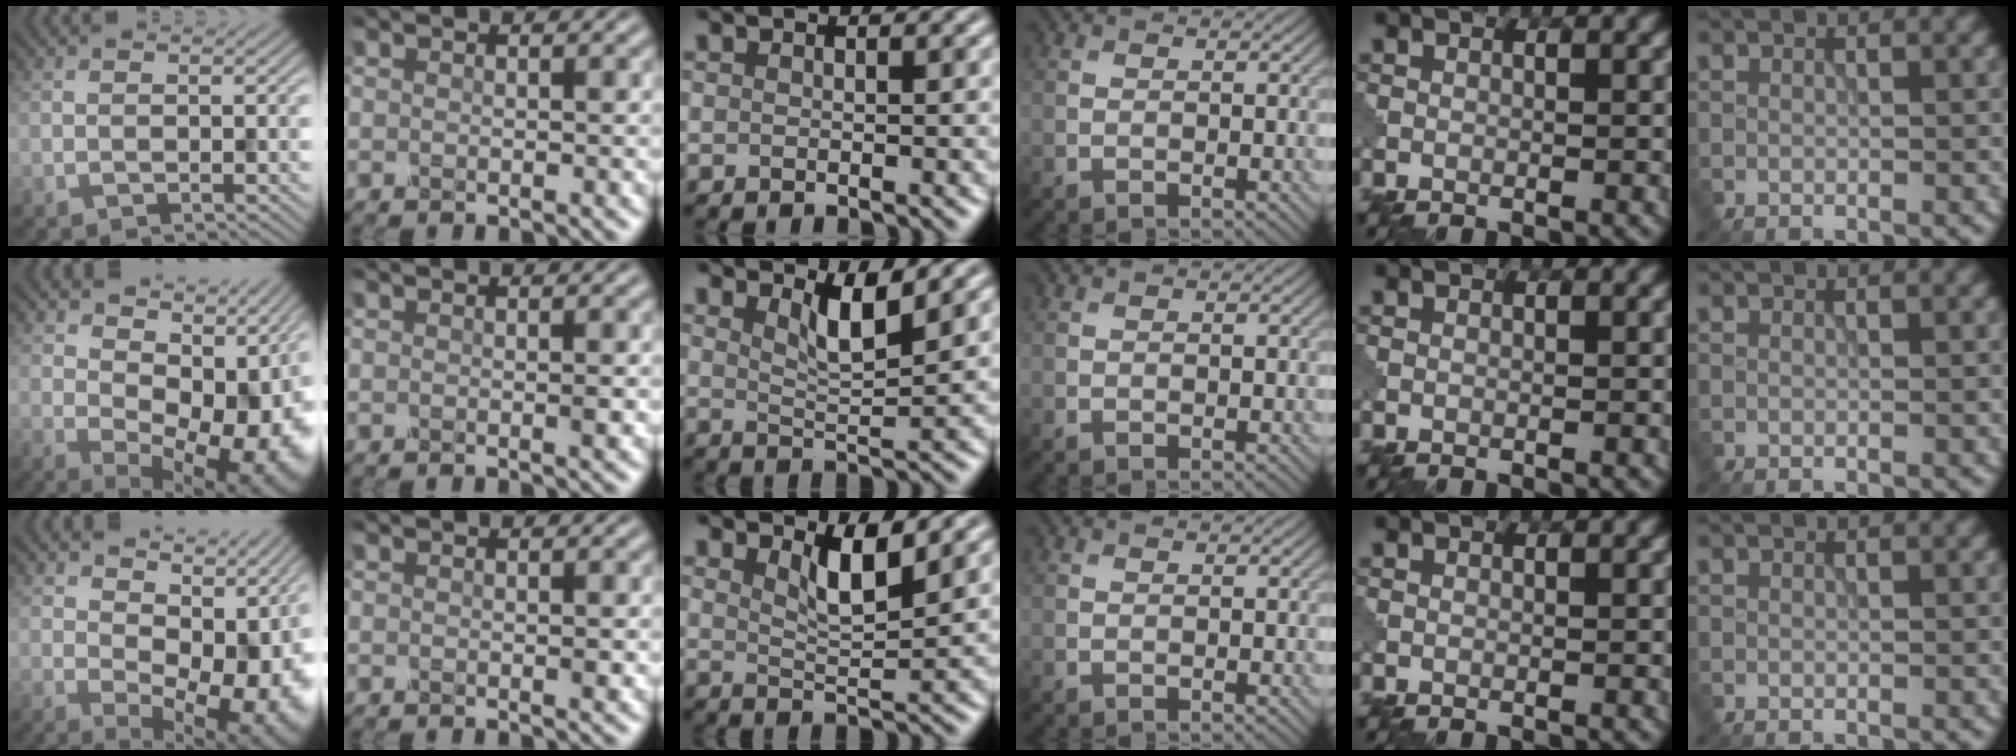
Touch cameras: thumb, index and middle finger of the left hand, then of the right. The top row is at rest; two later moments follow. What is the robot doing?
{"motion": "shake", "object": "salt shaker"}